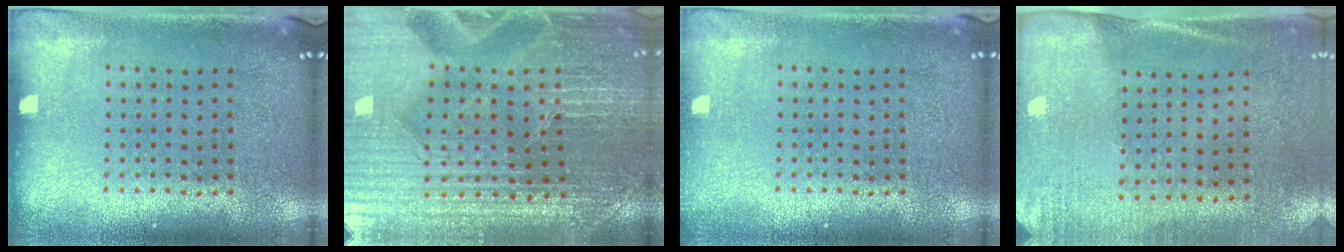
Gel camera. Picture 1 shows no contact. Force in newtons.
{"total": 4.0, "press": 4.0, "slide": 0.7}
{"total": 0.7, "press": 0.7, "slide": 0.1}
{"total": 2.6, "press": 2.3, "slide": 1.3}